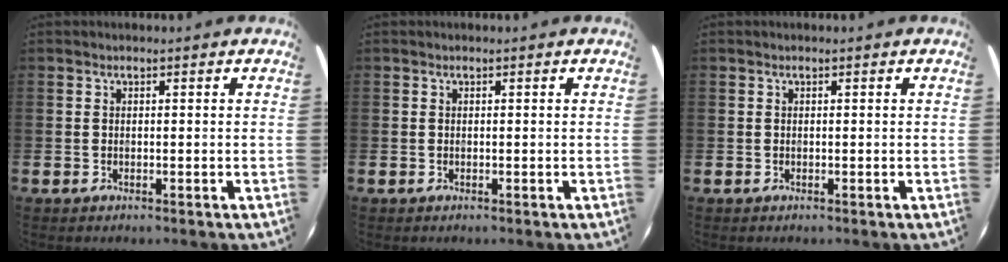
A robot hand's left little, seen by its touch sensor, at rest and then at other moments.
{"total": 0.0}
{"total": 0.0}